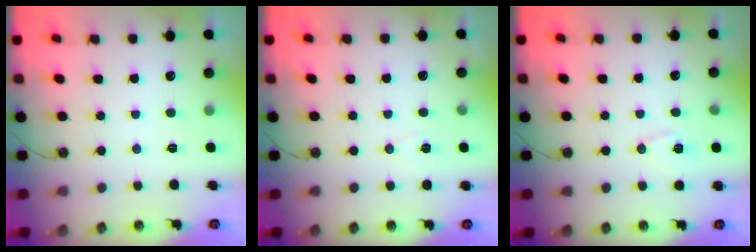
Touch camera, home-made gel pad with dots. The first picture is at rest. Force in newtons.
{"total": 5.9, "press": 4.0, "slide": 4.4}
{"total": 7.4, "press": 7.4, "slide": 0.7}